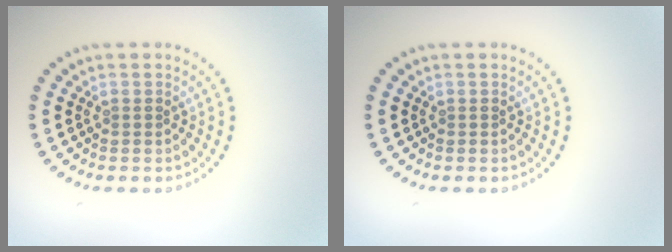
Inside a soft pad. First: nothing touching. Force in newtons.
{"total": 0.0}